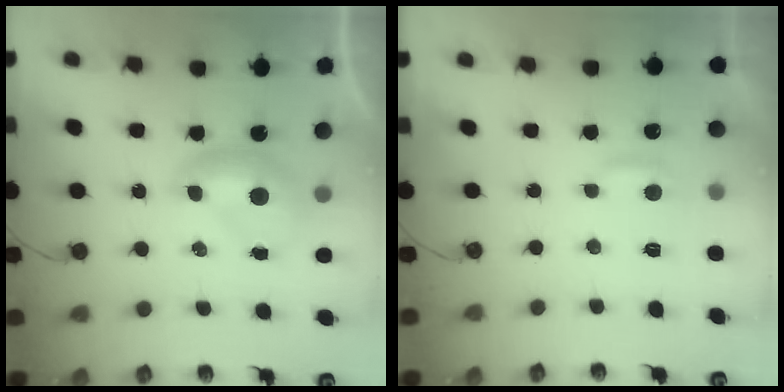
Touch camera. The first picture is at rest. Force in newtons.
{"total": 1.6, "press": 1.4, "slide": 0.7}